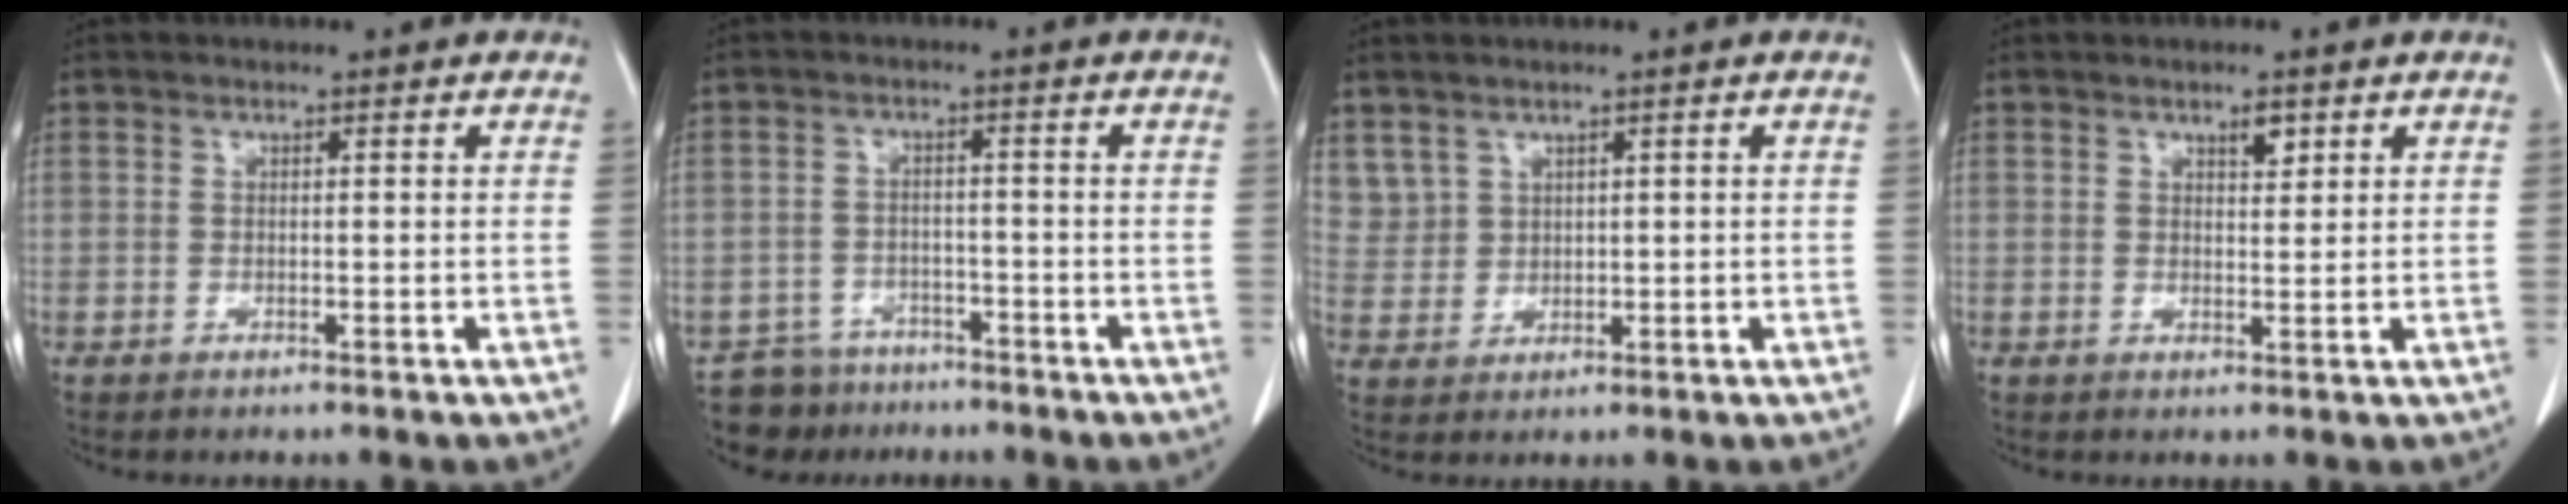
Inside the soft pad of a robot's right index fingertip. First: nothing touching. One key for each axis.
{"total": 5.8, "fx": -4.8, "fy": 3.3, "fz": -0.6, "tx": 0.017, "ty": 0.010, "tz": -0.079}
{"total": 4.3, "fx": 2.6, "fy": 3.4, "fz": 0.3, "tx": -0.004, "ty": 0.008, "tz": 0.061}
{"total": 2.0, "fx": 1.3, "fy": 0.7, "fz": 1.4, "tx": -0.022, "ty": -0.004, "tz": 0.020}